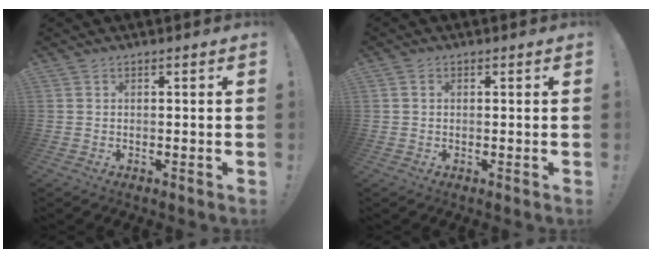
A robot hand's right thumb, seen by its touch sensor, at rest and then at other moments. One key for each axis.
{"total": 1.1, "fx": 0.3, "fy": 1.0, "fz": 0.4, "tx": -0.002, "ty": 0.002, "tz": 0.004}